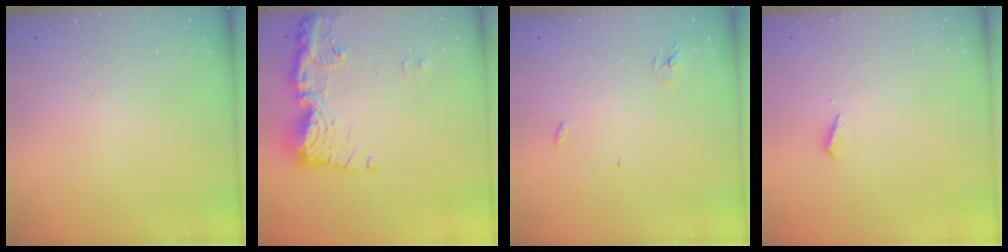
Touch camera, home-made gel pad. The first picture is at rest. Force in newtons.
{"total": 16.6, "press": 16.5, "slide": 1.9}
{"total": 3.0, "press": 3.0, "slide": 0.2}
{"total": 2.0, "press": 2.0, "slide": 0.2}